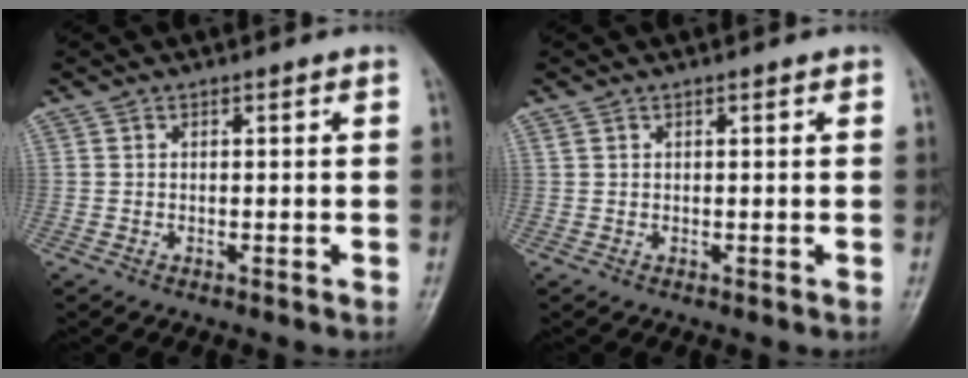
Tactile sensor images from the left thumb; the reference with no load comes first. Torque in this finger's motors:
{"motor_torque": [0.07, -0.04, -0.08, -0.04, 0.00]}